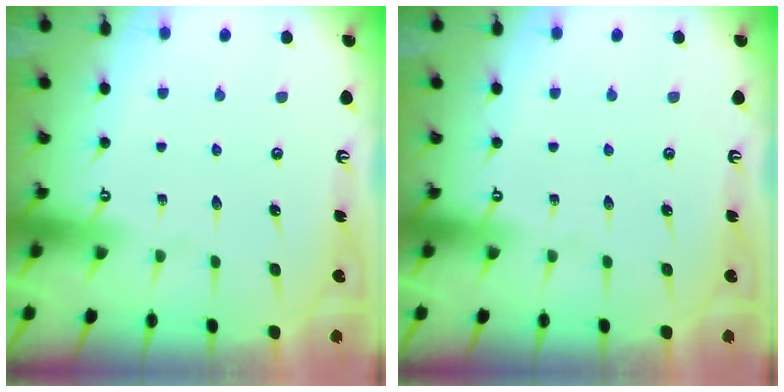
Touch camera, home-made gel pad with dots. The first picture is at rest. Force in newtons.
{"total": 0.0}